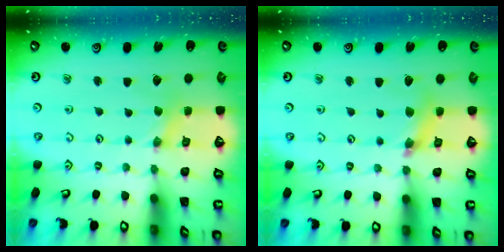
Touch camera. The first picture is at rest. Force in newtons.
{"total": 7.0, "press": 6.9, "slide": 0.7}